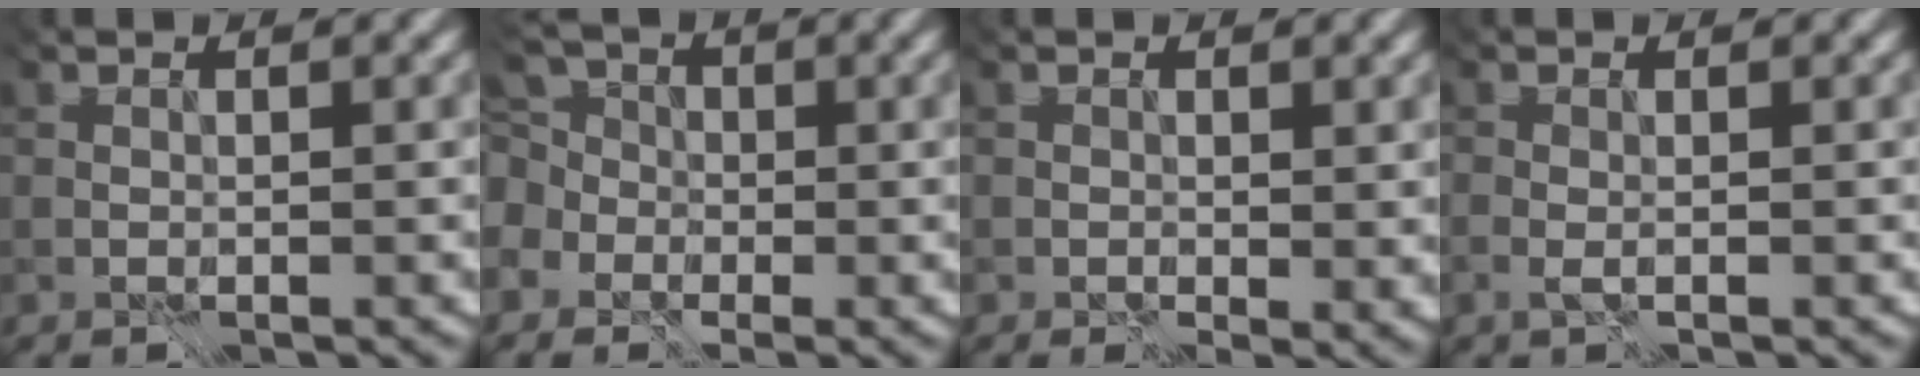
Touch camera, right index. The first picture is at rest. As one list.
[{"total": 7.0, "force": [-0.1, 5.5, 4.2], "torque": [-0.079, 0.029, -0.020]}, {"total": 1.4, "force": [0.4, 0.6, 1.2], "torque": [-0.017, -0.005, 0.002]}, {"total": 1.3, "force": [-1.2, -0.3, 0.4], "torque": [-0.013, 0.010, -0.036]}]